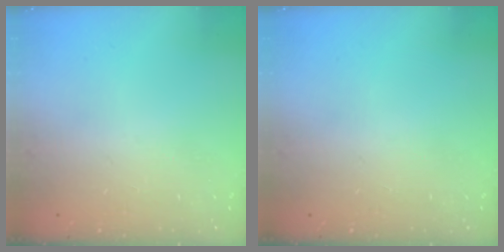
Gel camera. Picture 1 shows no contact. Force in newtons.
{"total": 0.0}